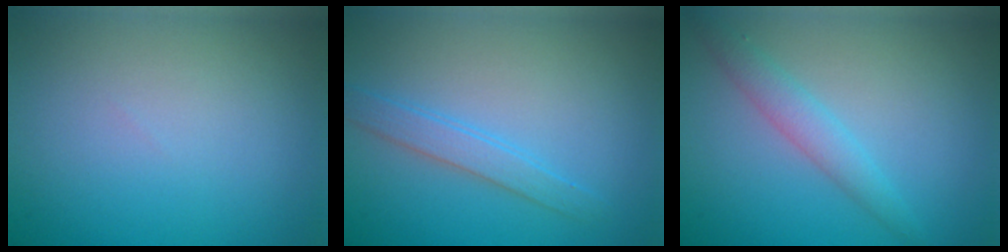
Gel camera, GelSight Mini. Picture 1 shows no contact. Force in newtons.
{"total": 1.7, "press": 1.7, "slide": 0.1}
{"total": 2.4, "press": 2.4, "slide": 0.1}